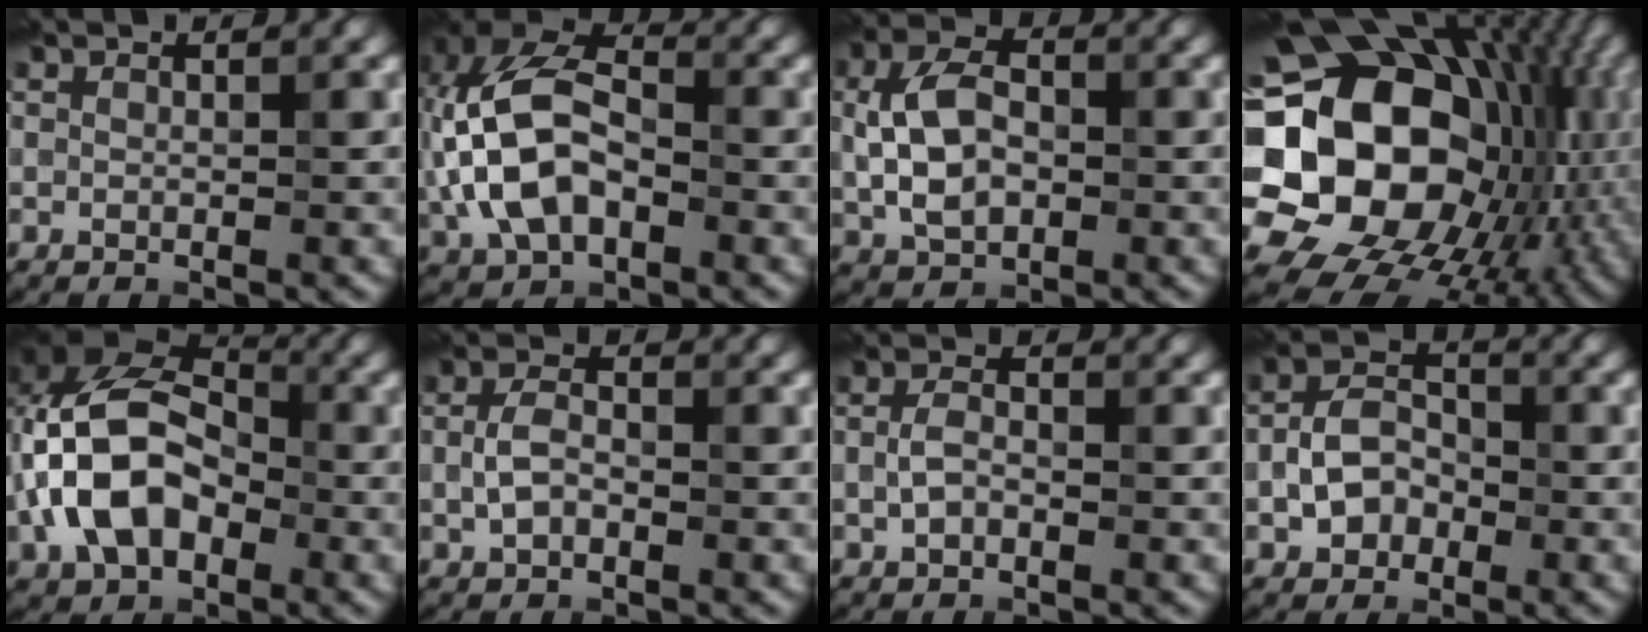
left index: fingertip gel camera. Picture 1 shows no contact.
{"total": 9.9, "force": [-0.7, 6.2, 7.7], "torque": [-0.181, 0.021, -0.025]}
{"total": 5.6, "force": [0.0, 3.6, 4.3], "torque": [-0.089, 0.010, -0.002]}
{"total": 21.0, "force": [-0.1, 15.5, 14.2], "torque": [-0.284, 0.006, 0.003]}
{"total": 10.3, "force": [-1.6, 6.9, 7.5], "torque": [-0.151, 0.013, -0.045]}
{"total": 2.4, "force": [-0.4, 1.3, 2.0], "torque": [-0.047, 0.009, -0.011]}
{"total": 1.7, "force": [-0.3, 0.9, 1.5], "torque": [-0.038, 0.011, -0.010]}
{"total": 4.2, "force": [-1.3, 3.0, 2.7], "torque": [-0.043, 0.009, -0.026]}